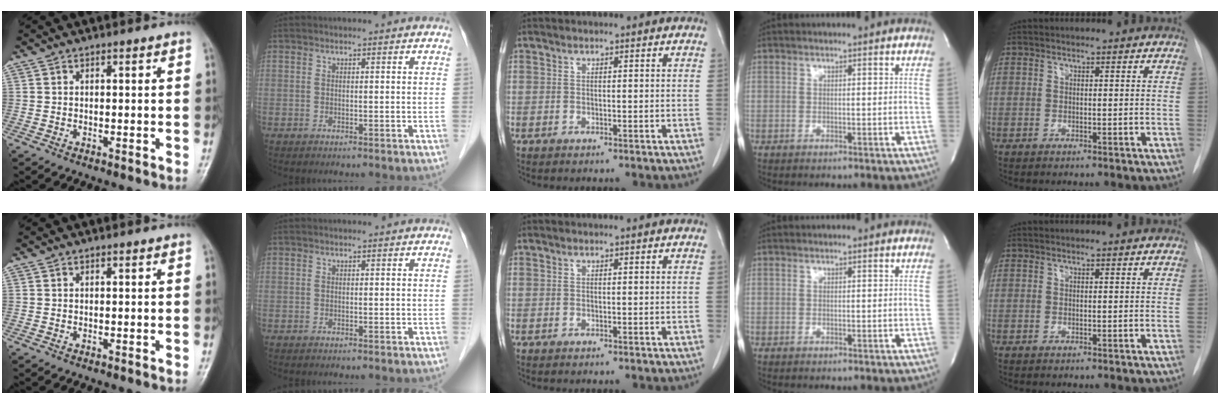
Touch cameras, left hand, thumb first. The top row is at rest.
{}